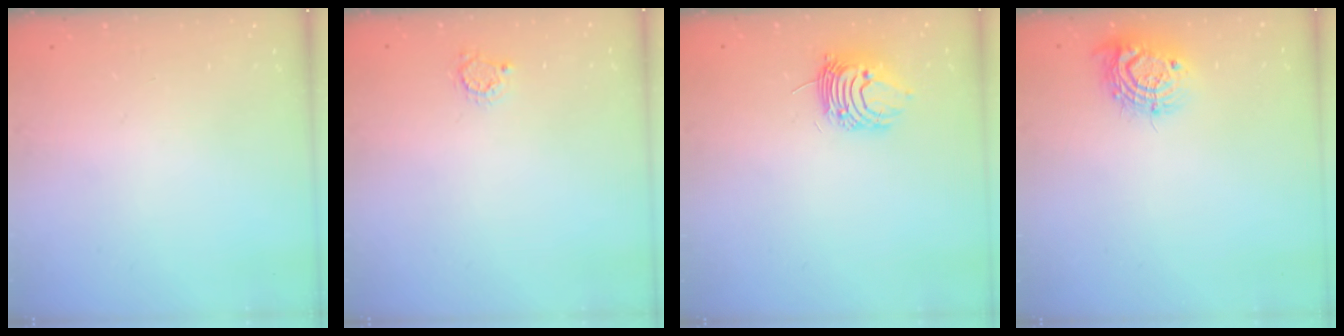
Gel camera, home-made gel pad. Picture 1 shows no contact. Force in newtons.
{"total": 3.2, "press": 3.1, "slide": 0.4}
{"total": 10.4, "press": 10.3, "slide": 1.1}
{"total": 11.0, "press": 11.0, "slide": 0.7}